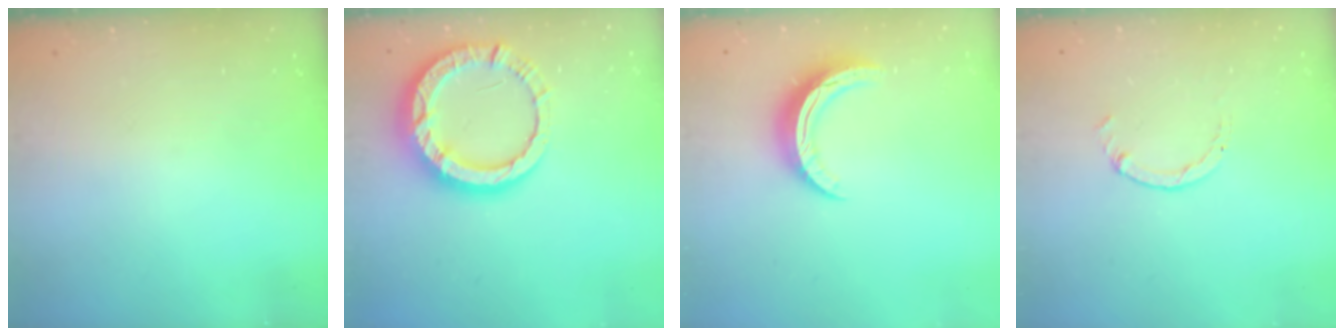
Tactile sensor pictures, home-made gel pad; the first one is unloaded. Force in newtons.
{"total": 13.9, "press": 13.8, "slide": 1.5}
{"total": 9.9, "press": 9.9, "slide": 0.2}
{"total": 1.1, "press": 1.1, "slide": 0.2}